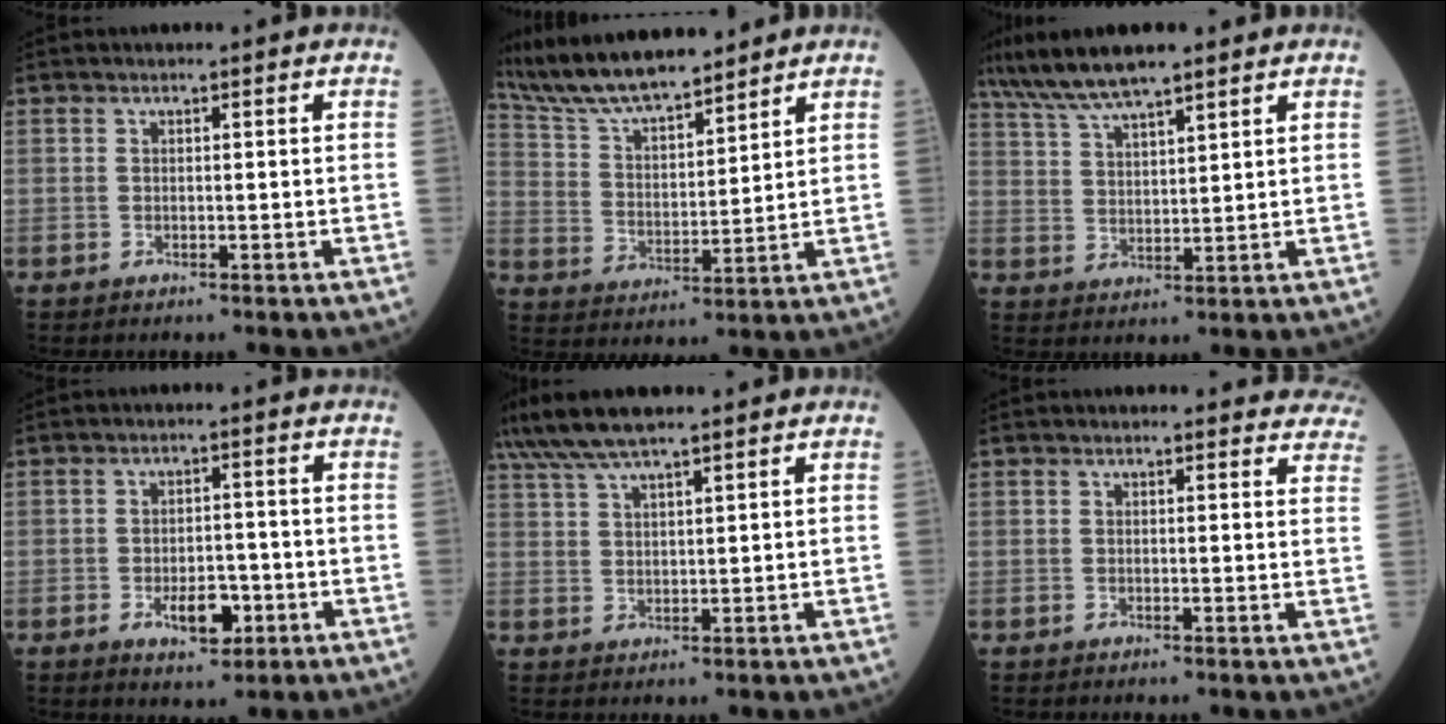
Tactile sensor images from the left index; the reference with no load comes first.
{"total": 13.9, "force": [12.5, 2.5, 5.7], "torque": [-0.113, 0.011, 0.234]}
{"total": 9.6, "force": [7.9, 1.3, 5.4], "torque": [-0.109, 0.022, 0.147]}
{"total": 5.4, "force": [-2.3, 2.6, 4.1], "torque": [-0.065, 0.001, -0.029]}
{"total": 8.4, "force": [6.9, 1.0, 4.7], "torque": [-0.094, 0.033, 0.128]}
{"total": 10.1, "force": [9.7, 2.6, 1.4], "torque": [0.029, -0.022, 0.069]}